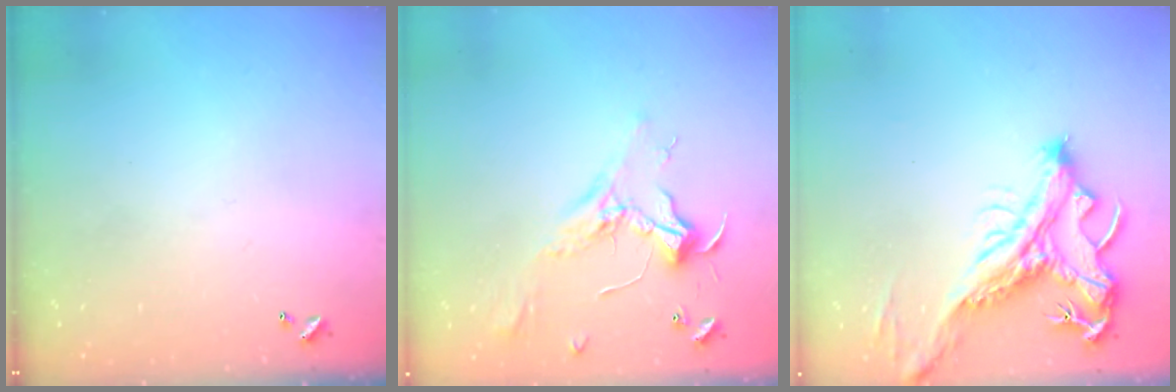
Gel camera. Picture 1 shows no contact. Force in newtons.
{"total": 2.4, "press": 2.3, "slide": 0.8}
{"total": 4.9, "press": 4.7, "slide": 1.6}